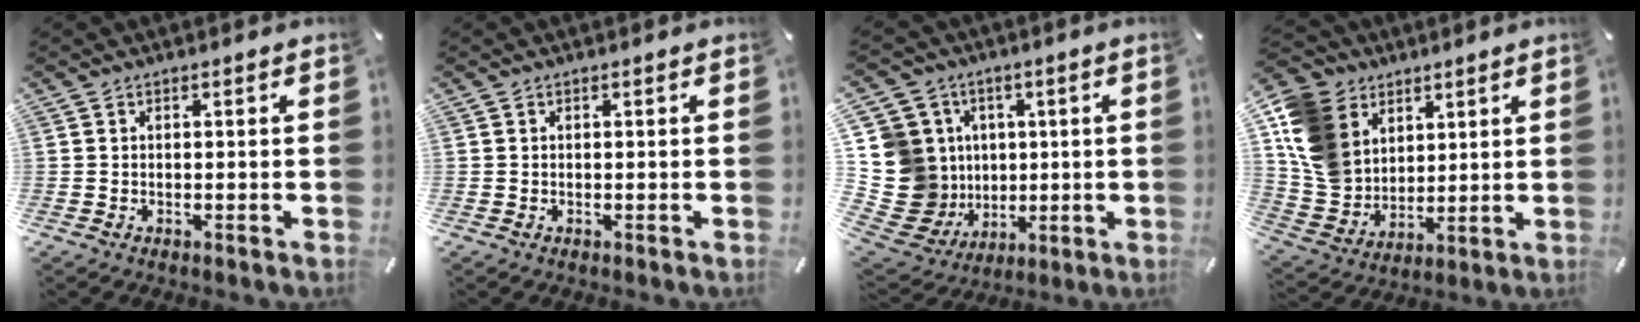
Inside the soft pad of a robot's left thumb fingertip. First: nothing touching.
{"total": 0.0}
{"total": 18.1, "force": [0.5, 16.9, 6.6], "torque": [-0.148, -0.011, 0.040]}
{"total": 14.3, "force": [4.8, 12.3, 5.5], "torque": [-0.150, -0.021, 0.098]}